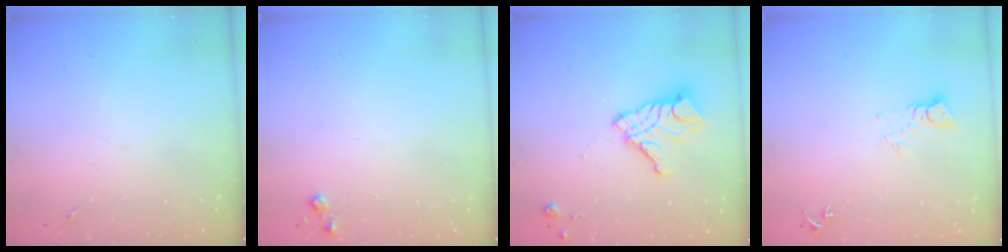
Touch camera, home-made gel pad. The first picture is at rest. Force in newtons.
{"total": 4.4, "press": 4.3, "slide": 0.5}
{"total": 15.1, "press": 15.0, "slide": 1.4}
{"total": 3.7, "press": 3.7, "slide": 0.4}